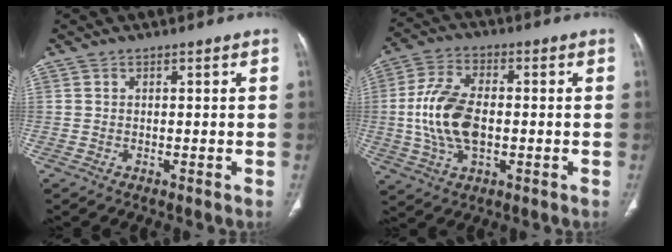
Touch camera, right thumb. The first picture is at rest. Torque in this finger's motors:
{"motor_torque": [-0.09, 0.66, 1.22, 0.36, 0.16]}